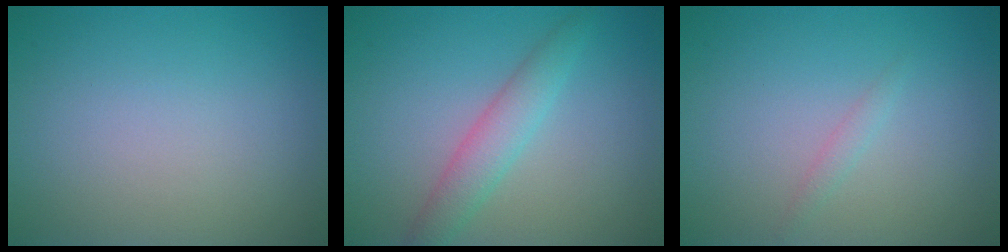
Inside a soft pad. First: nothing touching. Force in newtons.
{"total": 2.9, "press": 2.9, "slide": 0.1}
{"total": 0.8, "press": 0.8, "slide": 0.0}